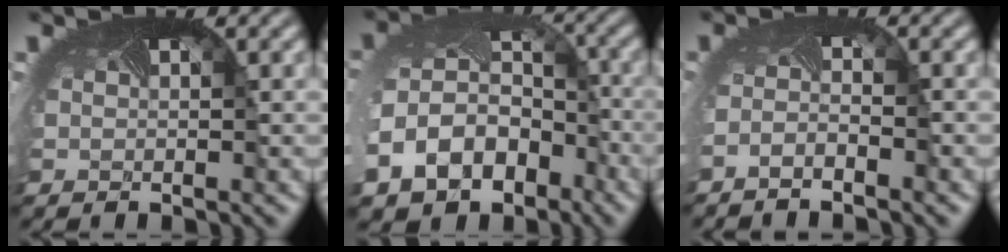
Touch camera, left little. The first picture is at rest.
{"total": 11.9, "force": [-5.8, 8.9, 5.3], "torque": [-0.151, -0.049, -0.078]}
{"total": 1.5, "force": [-1.5, -0.3, 0.2], "torque": [-0.026, -0.017, -0.031]}